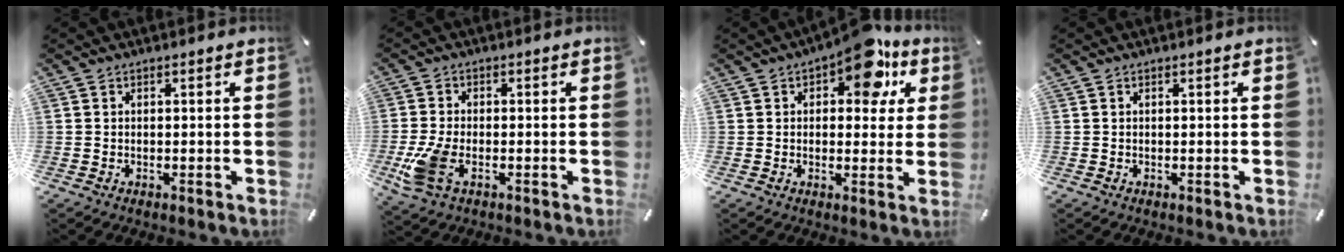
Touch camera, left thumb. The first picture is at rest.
{"total": 8.0, "force": [-2.8, 4.3, 6.1], "torque": [-0.147, -0.009, -0.050]}
{"total": 12.4, "force": [7.0, 6.2, 8.2], "torque": [-0.095, -0.038, 0.115]}
{"total": 0.0}